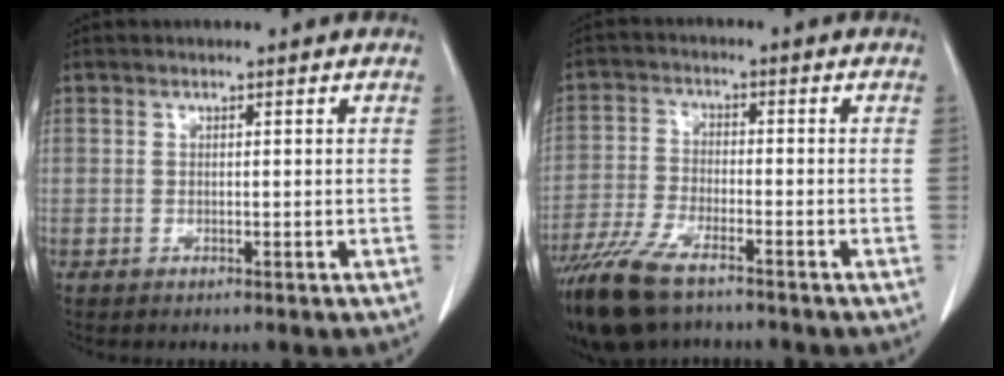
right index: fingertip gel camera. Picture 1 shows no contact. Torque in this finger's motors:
{"motor_torque": [1.13, -1.01, 0.67, 0.12]}